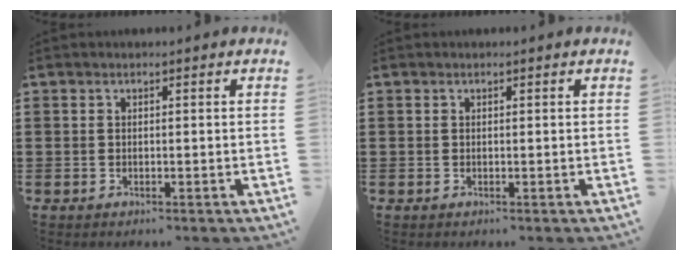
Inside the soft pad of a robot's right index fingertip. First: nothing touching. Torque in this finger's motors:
{"motor_torque": [0.12, 0.08, 0.00, 0.00]}